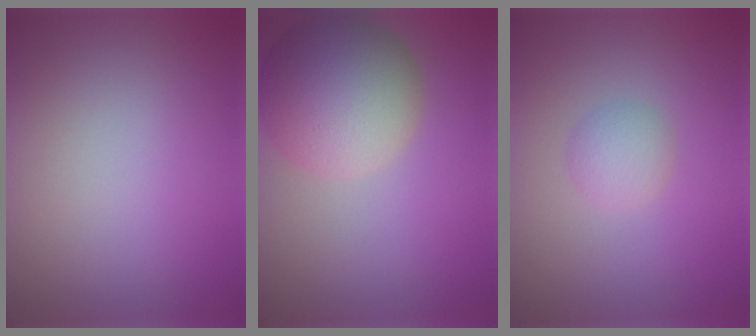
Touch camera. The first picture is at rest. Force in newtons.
{"total": 8.2, "press": 8.2, "slide": 0.4}
{"total": 1.9, "press": 1.9, "slide": 0.1}